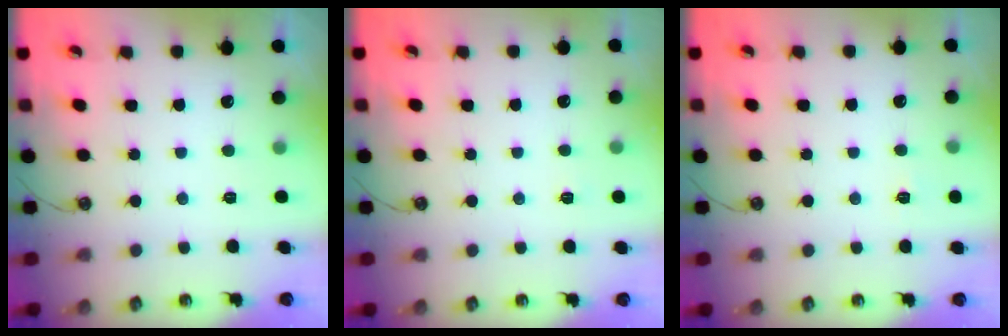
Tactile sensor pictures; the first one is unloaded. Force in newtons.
{"total": 2.8, "press": 2.8, "slide": 0.3}
{"total": 4.2, "press": 4.2, "slide": 0.5}